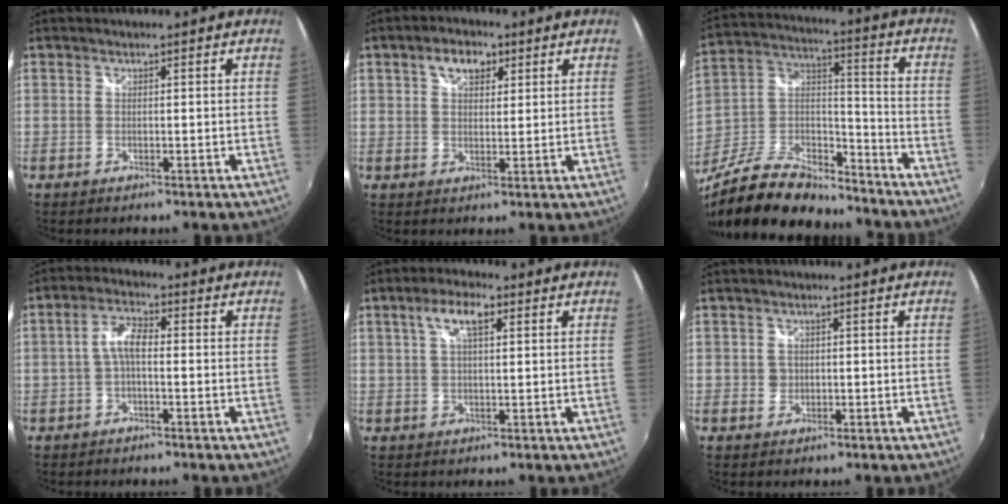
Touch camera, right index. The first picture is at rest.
{"total": 5.3, "force": [2.5, 3.2, 3.3], "torque": [-0.054, 0.016, 0.042]}
{"total": 21.6, "force": [-16.4, 8.3, 11.2], "torque": [-0.234, 0.012, -0.276]}
{"total": 4.4, "force": [-0.8, 1.7, 3.9], "torque": [-0.082, 0.015, -0.016]}
{"total": 5.5, "force": [2.1, 1.9, 4.7], "torque": [-0.088, 0.013, 0.037]}
{"total": 1.9, "force": [-0.2, 1.8, 0.4], "torque": [-0.004, 0.001, -0.005]}